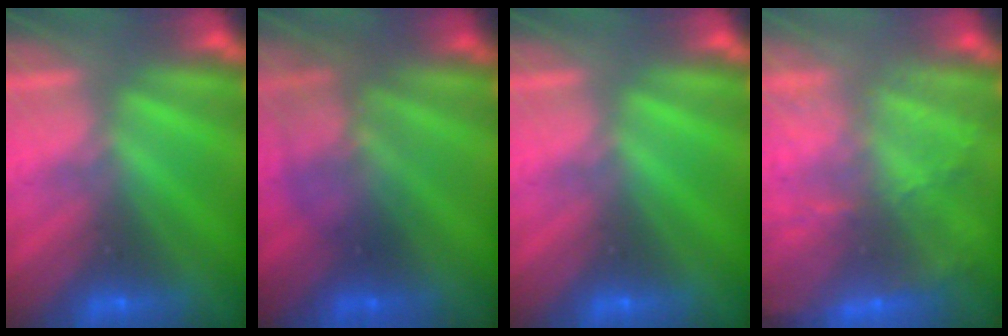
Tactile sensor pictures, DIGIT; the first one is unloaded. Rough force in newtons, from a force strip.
{"total": 2.2}
{"total": 0.0}
{"total": 6.2}